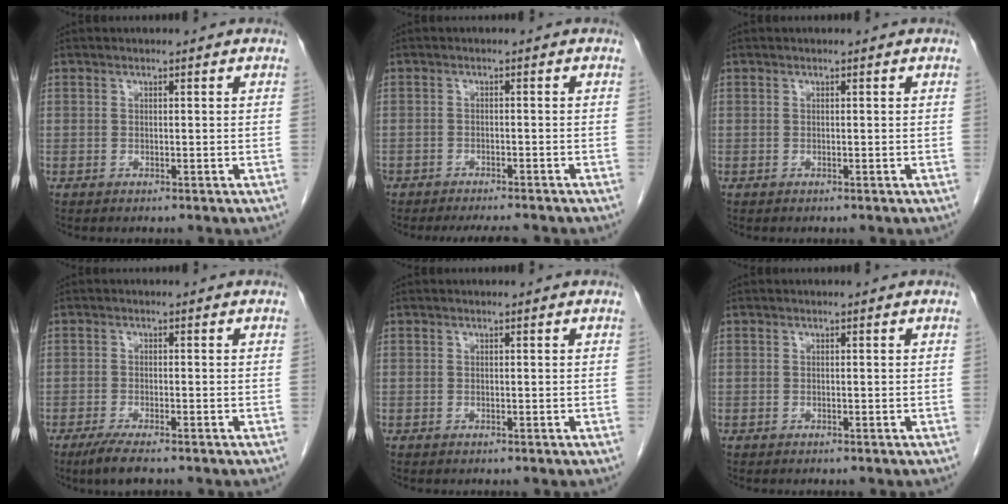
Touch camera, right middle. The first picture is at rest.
{"total": 5.9, "force": [-5.3, 1.3, 2.1], "torque": [-0.024, -0.008, -0.077]}
{"total": 0.0}
{"total": 4.2, "force": [-3.1, 0.5, 2.8], "torque": [-0.051, -0.010, -0.052]}
{"total": 0.0}
{"total": 0.0}